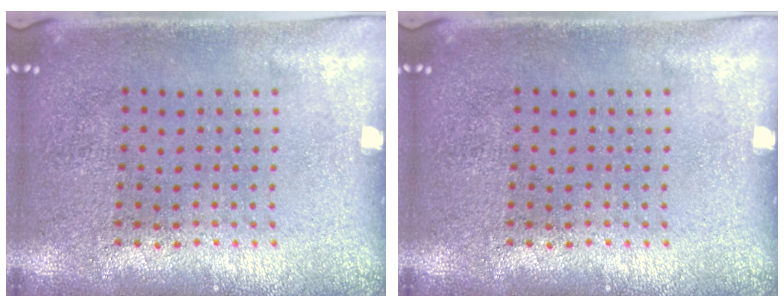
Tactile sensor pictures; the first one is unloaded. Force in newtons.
{"total": 0.0}